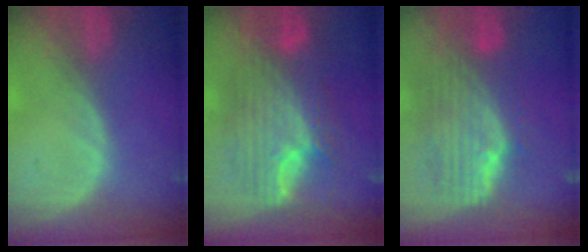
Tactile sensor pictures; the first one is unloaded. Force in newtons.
{"total": 10.9, "press": 10.9, "slide": 0.8}
{"total": 10.0, "press": 8.8, "slide": 4.7}